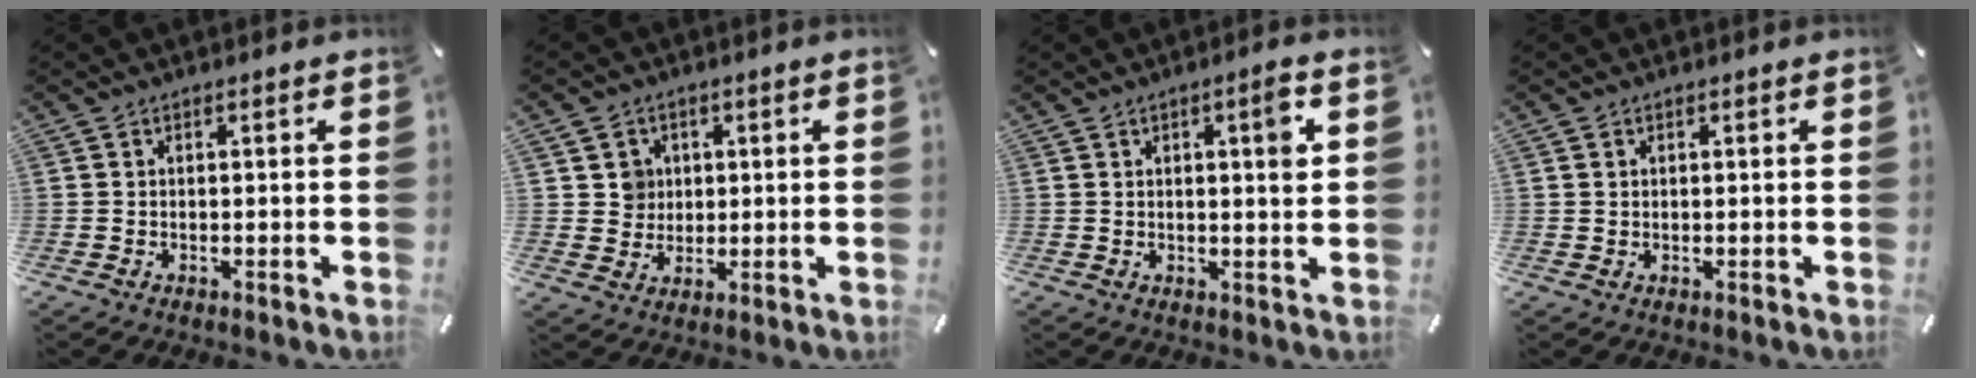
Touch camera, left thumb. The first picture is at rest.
{"total": 5.4, "force": [1.4, 5.3, 0.1], "torque": [0.003, 0.001, 0.024]}
{"total": 4.7, "force": [1.5, 1.1, 4.3], "torque": [-0.054, -0.009, 0.016]}
{"total": 0.9, "force": [0.2, 0.8, 0.3], "torque": [-0.007, 0.004, 0.004]}